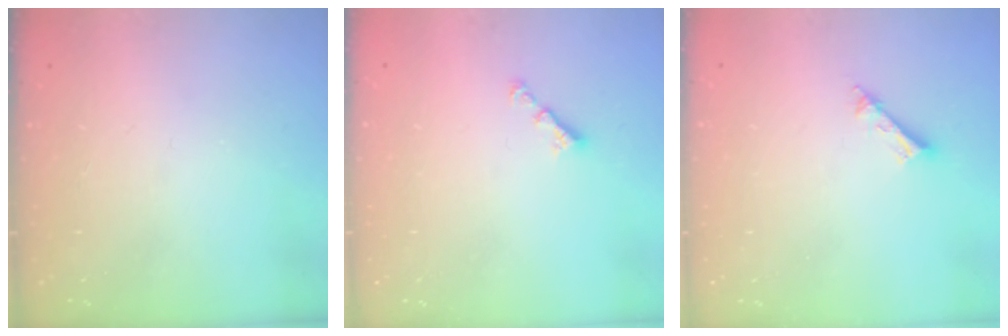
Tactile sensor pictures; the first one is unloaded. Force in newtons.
{"total": 2.8, "press": 2.7, "slide": 0.5}
{"total": 3.6, "press": 3.6, "slide": 0.2}